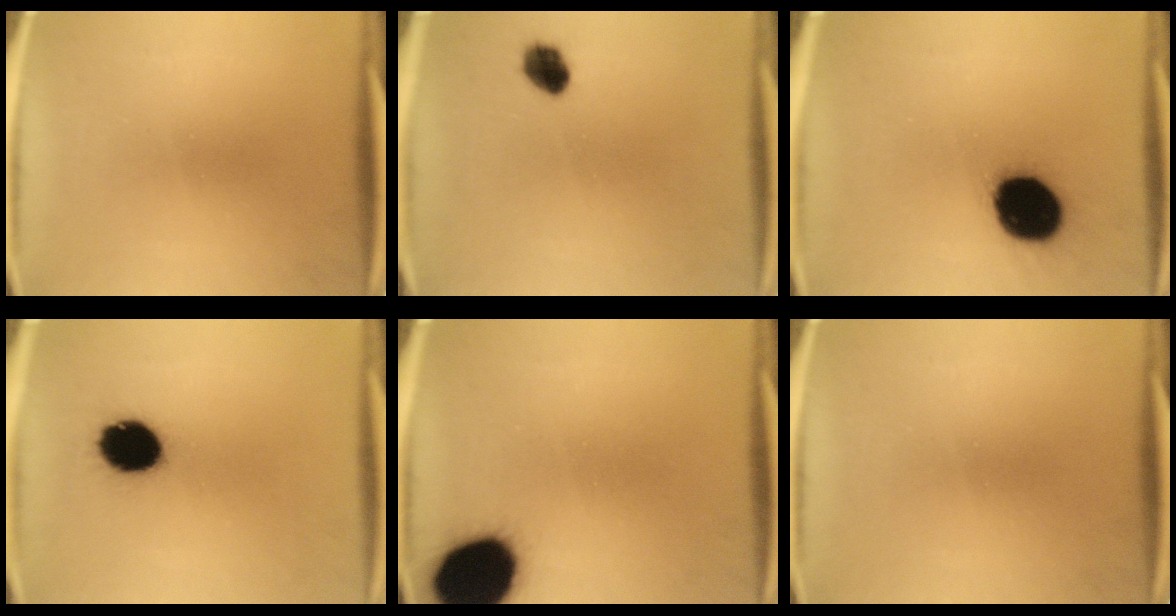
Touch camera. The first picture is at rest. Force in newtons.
{"total": 4.9}
{"total": 18.9}
{"total": 12.2}
{"total": 19.8}
{"total": 0.0}